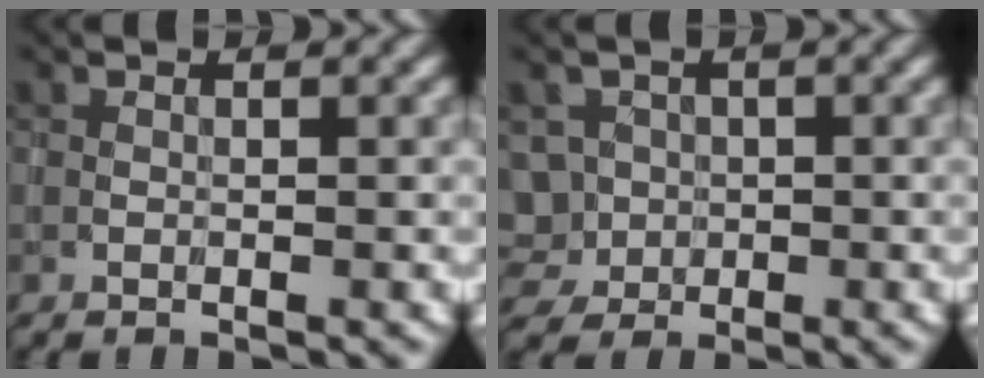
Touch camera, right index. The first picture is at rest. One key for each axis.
{"total": 3.7, "fx": -0.8, "fy": 3.5, "fz": 0.9, "tx": -0.007, "ty": 0.010, "tz": -0.017}